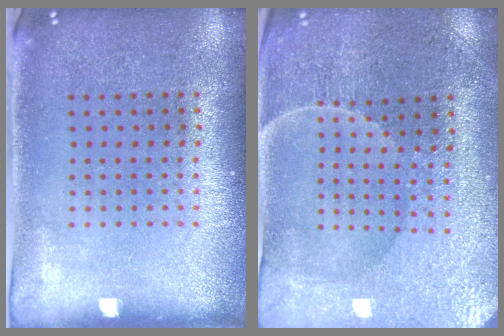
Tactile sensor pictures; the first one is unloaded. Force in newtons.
{"total": 1.5, "press": 1.5, "slide": 0.1}